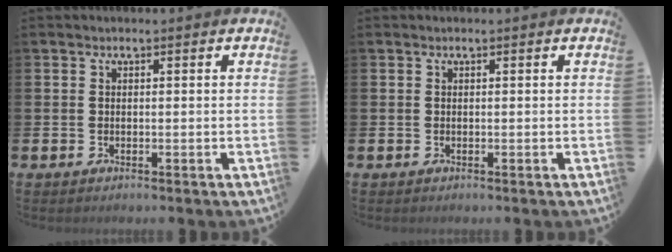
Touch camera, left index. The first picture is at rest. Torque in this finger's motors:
{"motor_torque": [-0.01, 0.00, 0.03, 0.01]}